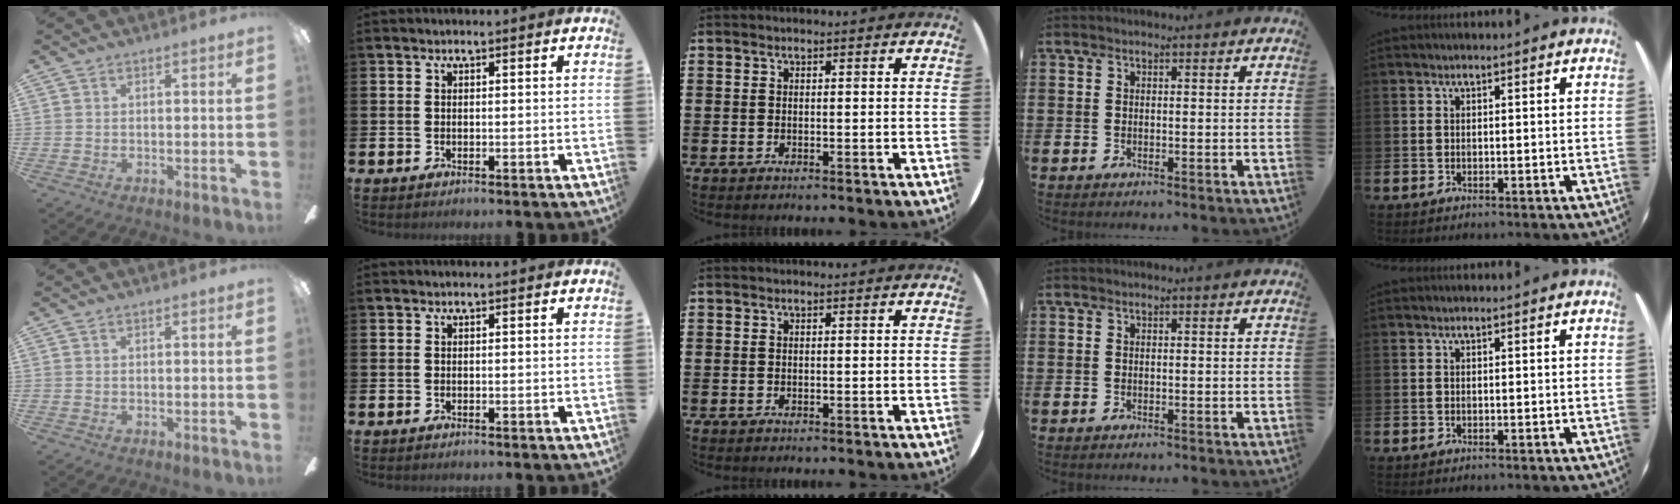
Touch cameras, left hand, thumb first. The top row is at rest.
{}